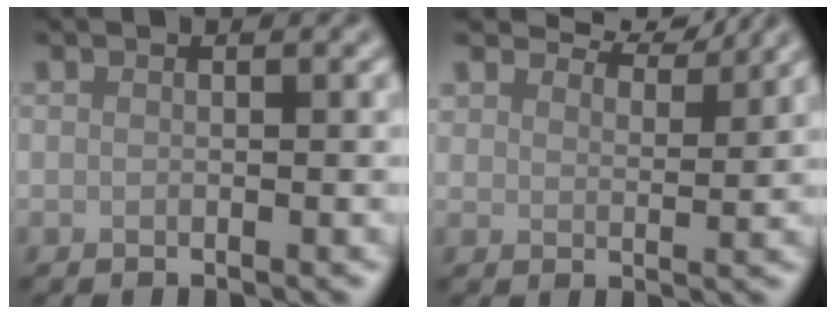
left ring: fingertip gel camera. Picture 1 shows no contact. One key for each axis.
{"total": 4.8, "fx": 4.6, "fy": 0.9, "fz": 1.2, "tx": -0.030, "ty": 0.007, "tz": 0.063}